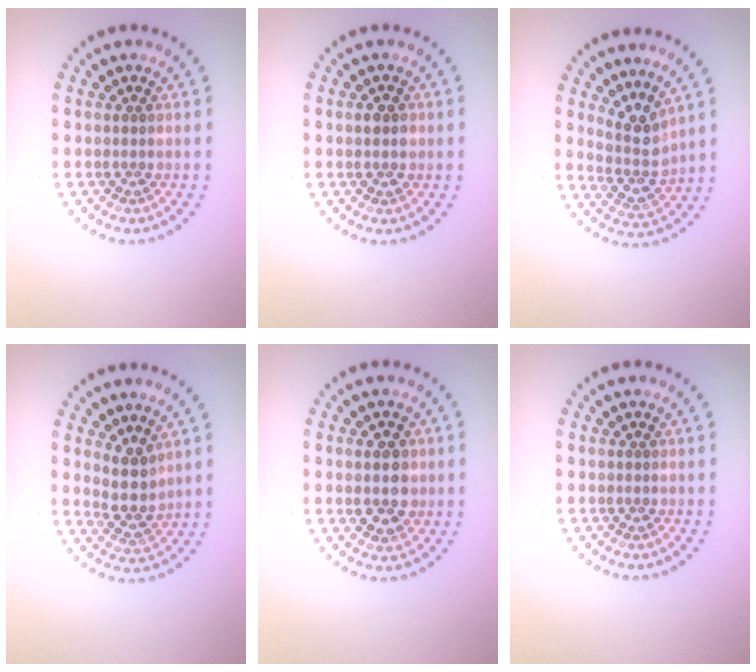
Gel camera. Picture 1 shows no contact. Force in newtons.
{"total": 1.3, "press": 1.3, "slide": 0.2}
{"total": 3.1, "press": 2.4, "slide": 2.0}
{"total": 2.8, "press": 2.3, "slide": 1.6}
{"total": 2.8, "press": 2.8, "slide": 0.4}
{"total": 0.0}